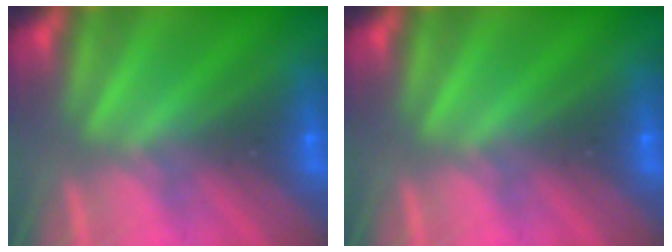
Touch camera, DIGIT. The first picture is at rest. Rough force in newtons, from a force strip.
{"total": 0.0}